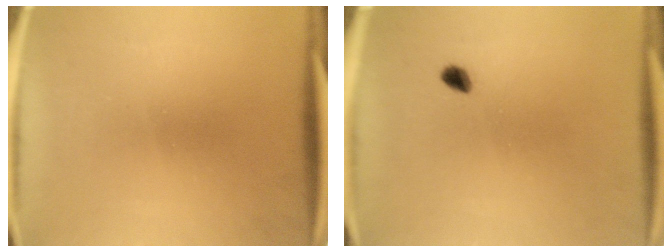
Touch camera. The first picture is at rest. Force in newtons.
{"total": 1.7}